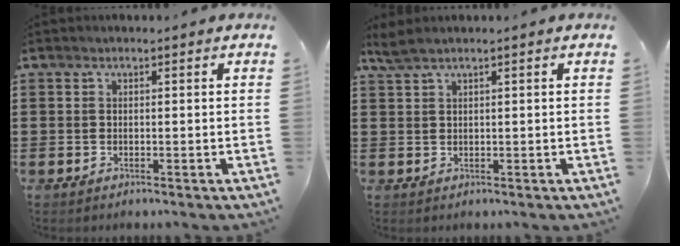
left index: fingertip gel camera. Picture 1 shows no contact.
{"total": 1.9, "force": [1.3, 0.1, 1.4], "torque": [-0.029, -0.001, 0.024]}